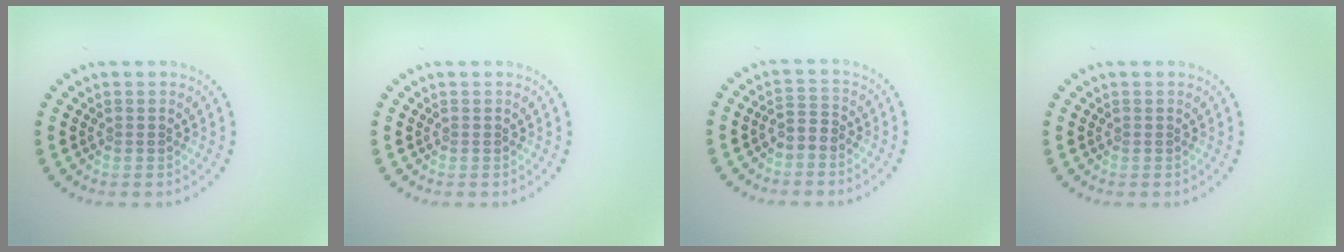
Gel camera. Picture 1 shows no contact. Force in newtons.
{"total": 0.0}
{"total": 1.6, "press": 1.3, "slide": 1.0}
{"total": 0.0}